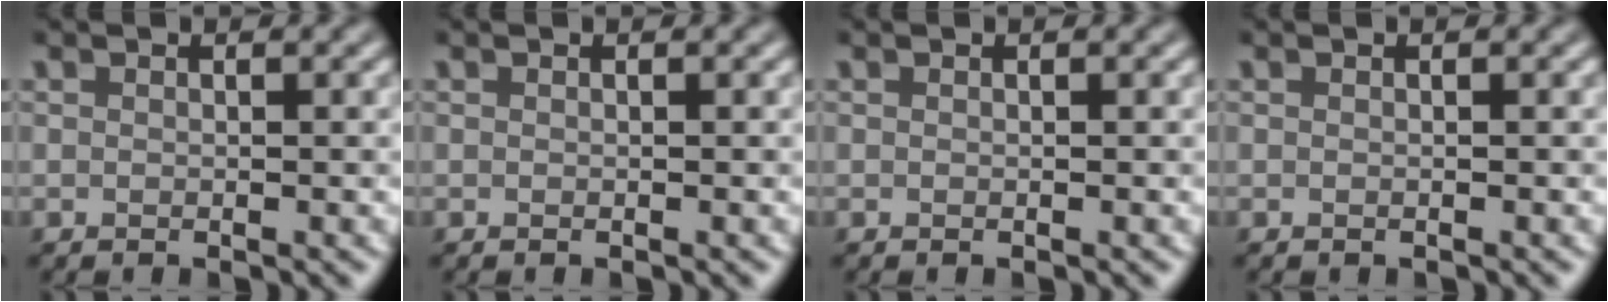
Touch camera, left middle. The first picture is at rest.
{"total": 0.0}
{"total": 0.0}
{"total": 0.0}